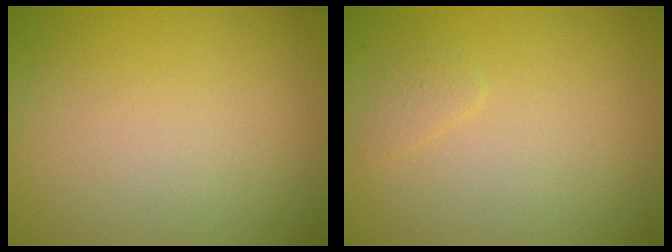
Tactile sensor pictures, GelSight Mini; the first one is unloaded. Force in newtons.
{"total": 0.7, "press": 0.7, "slide": 0.1}